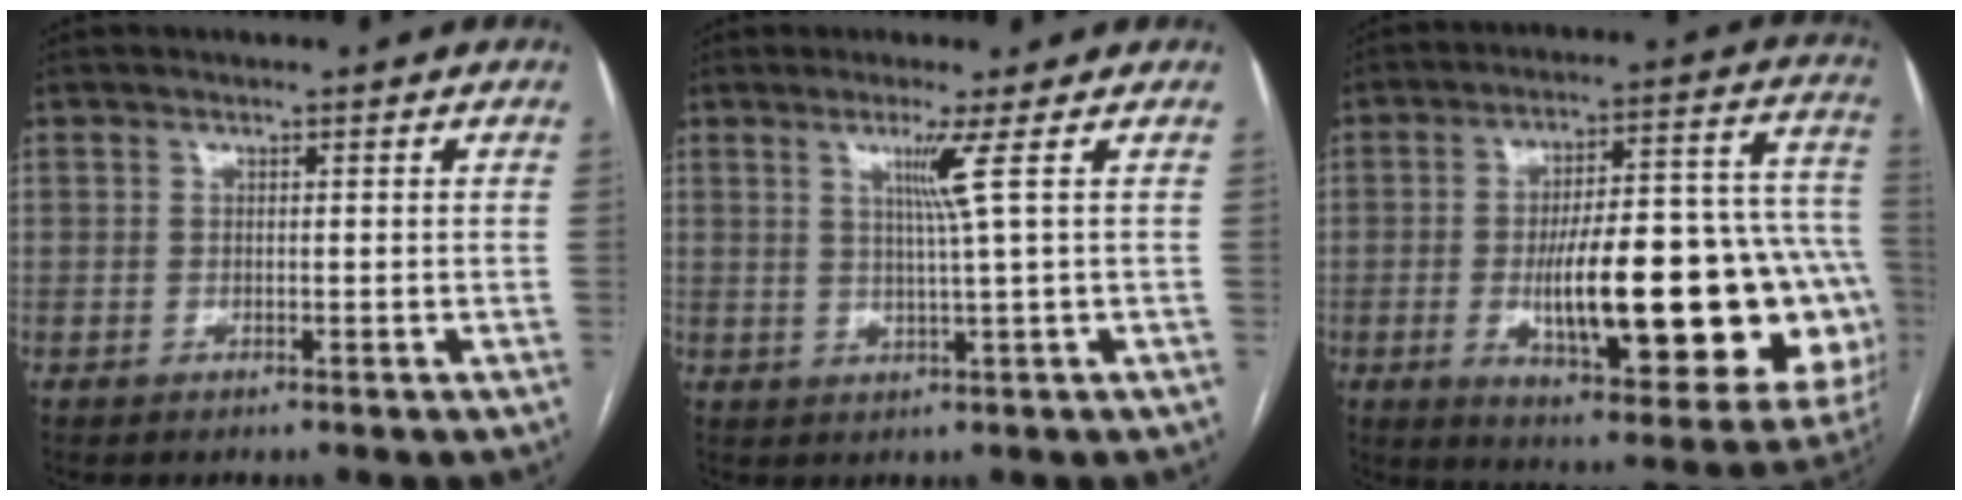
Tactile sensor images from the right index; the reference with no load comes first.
{"total": 3.9, "force": [1.4, -1.8, 3.2], "torque": [-0.061, -0.010, 0.032]}
{"total": 29.3, "force": [-5.2, 7.7, 27.8], "torque": [-0.312, 0.019, -0.055]}